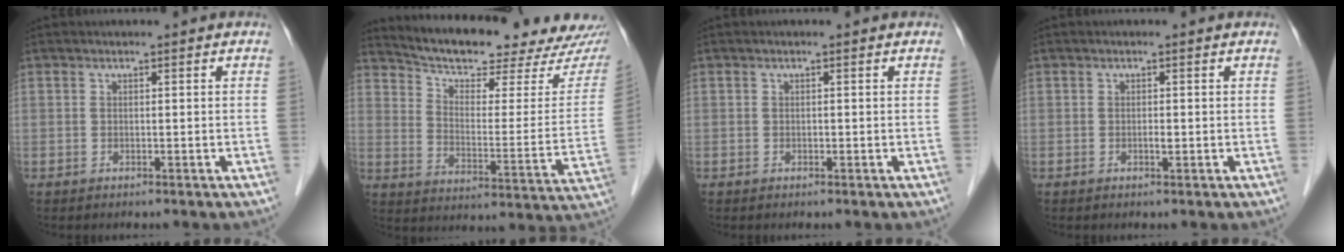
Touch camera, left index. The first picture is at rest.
{"total": 22.2, "force": [20.4, 3.7, 8.1], "torque": [-0.117, -0.051, 0.267]}
{"total": 0.0}
{"total": 0.7, "force": [-0.1, 0.2, 0.6], "torque": [-0.011, 0.000, -0.002]}